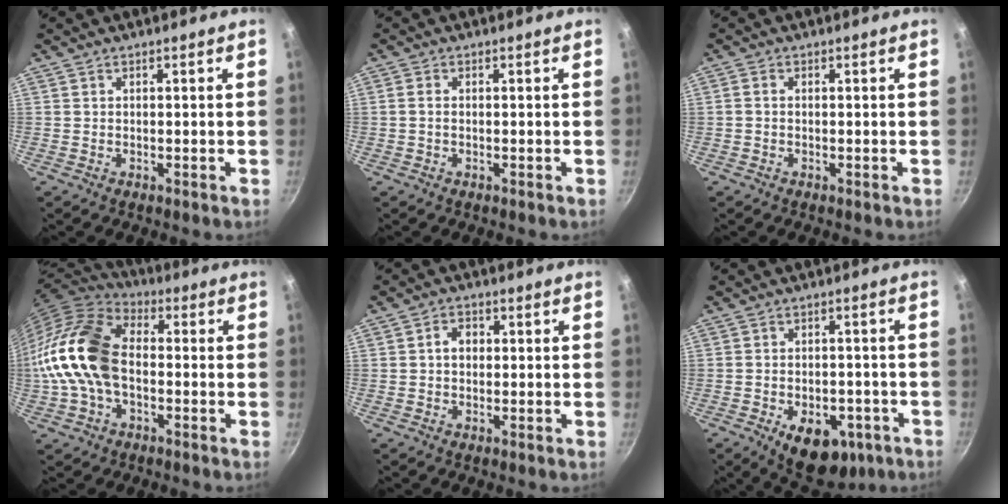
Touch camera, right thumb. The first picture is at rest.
{"total": 1.3, "force": [-0.1, 0.8, 1.0], "torque": [-0.025, 0.004, -0.004]}
{"total": 1.1, "force": [-0.1, 0.8, 0.7], "torque": [-0.015, 0.005, -0.004]}
{"total": 16.8, "force": [-1.5, 11.2, 12.4], "torque": [-0.223, 0.039, -0.044]}
{"total": 3.4, "force": [0.2, 2.6, 2.1], "torque": [-0.020, 0.011, 0.000]}
{"total": 12.8, "force": [-5.5, 7.8, 8.6], "torque": [-0.083, 0.014, -0.062]}